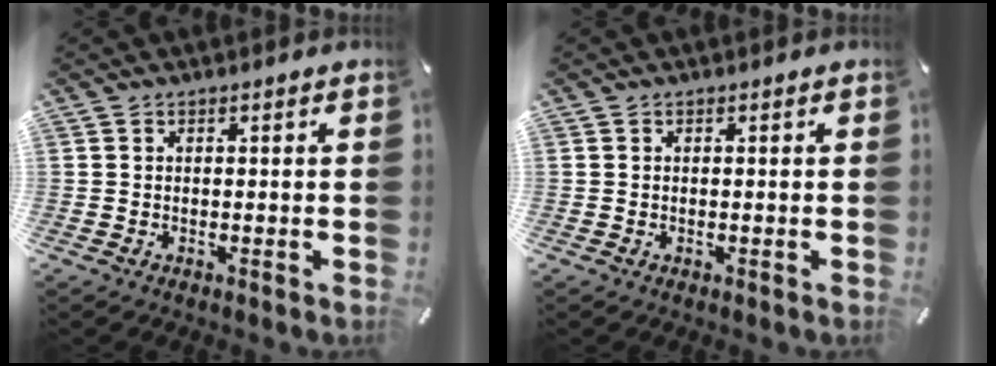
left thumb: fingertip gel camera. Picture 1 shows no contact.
{"total": 0.0}